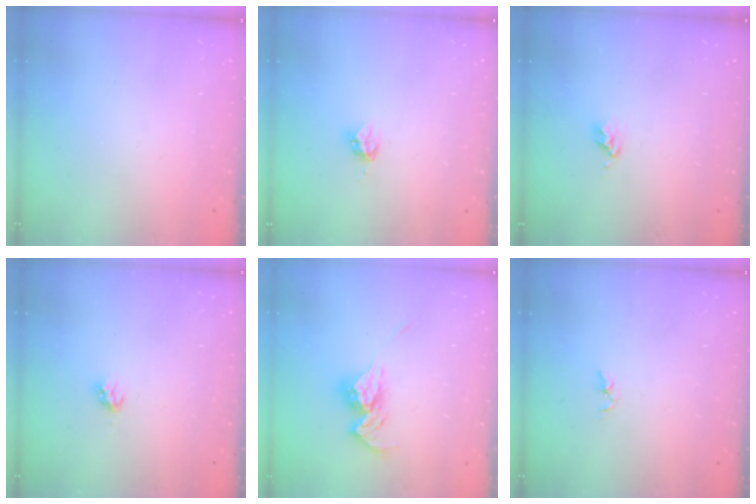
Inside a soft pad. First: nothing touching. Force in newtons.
{"total": 3.9, "press": 3.9, "slide": 0.1}
{"total": 2.7, "press": 2.6, "slide": 0.4}
{"total": 2.8, "press": 2.8, "slide": 0.2}
{"total": 11.8, "press": 11.8, "slide": 0.5}
{"total": 1.8, "press": 1.7, "slide": 0.3}